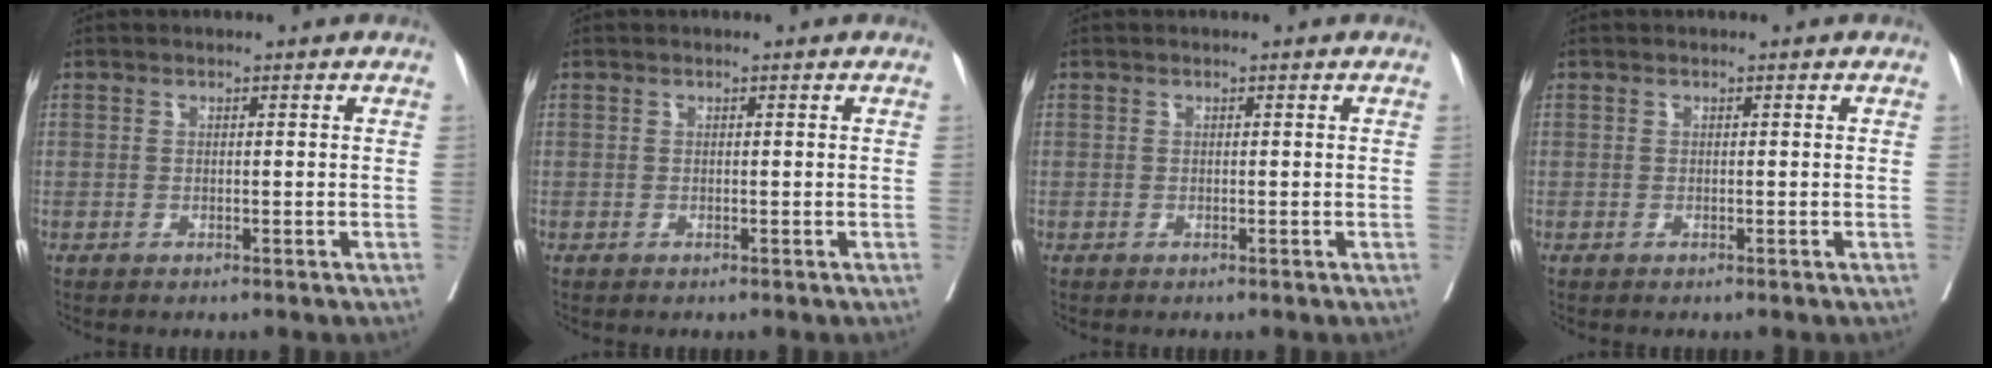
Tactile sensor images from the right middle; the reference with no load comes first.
{"total": 0.0}
{"total": 0.0}
{"total": 0.0}